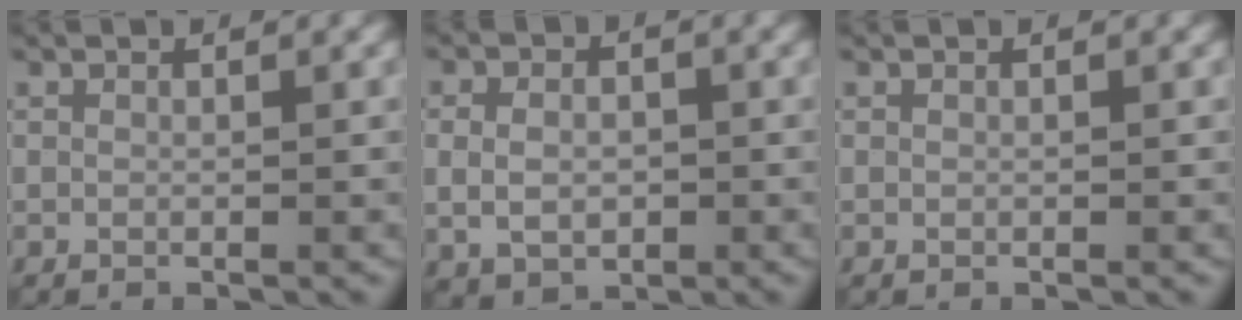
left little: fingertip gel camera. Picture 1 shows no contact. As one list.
[{"total": 4.1, "force": [-0.4, 3.1, 2.5], "torque": [-0.037, -0.001, -0.008]}, {"total": 0.0}]